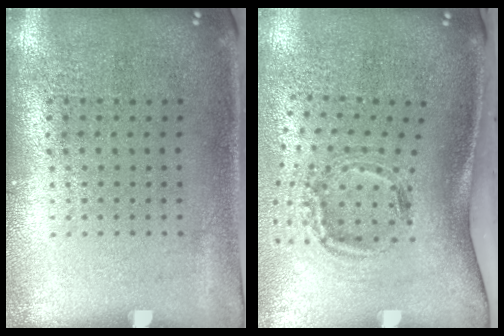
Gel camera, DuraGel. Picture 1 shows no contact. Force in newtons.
{"total": 1.7, "press": 1.2, "slide": 1.3}